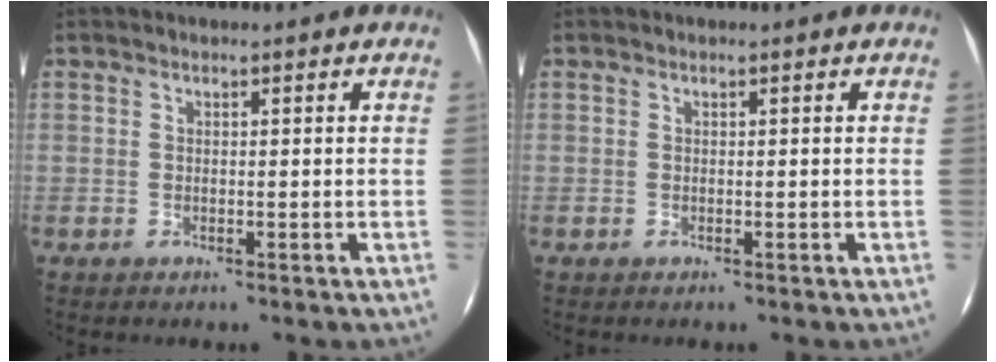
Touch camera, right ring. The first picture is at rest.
{"total": 0.0}